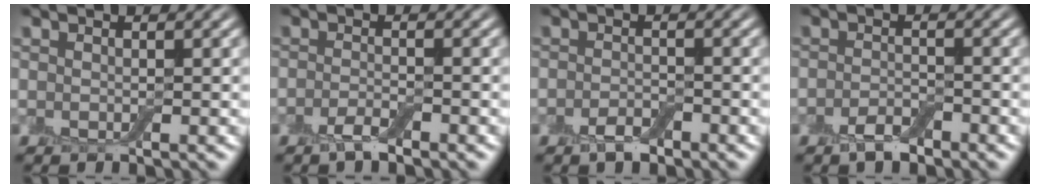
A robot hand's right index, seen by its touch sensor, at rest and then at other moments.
{"total": 1.7, "force": [-1.3, 0.3, 0.9], "torque": [-0.020, 0.001, -0.027]}
{"total": 1.7, "force": [-1.3, 0.7, 0.9], "torque": [-0.017, 0.001, -0.023]}
{"total": 2.0, "force": [-1.5, 0.8, 1.1], "torque": [-0.020, 0.002, -0.029]}